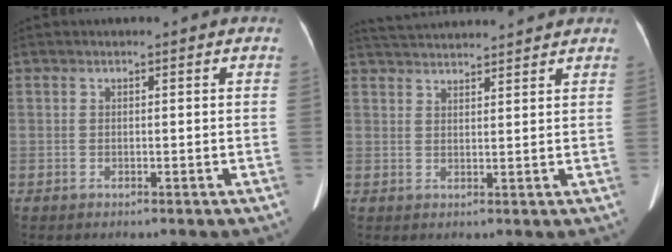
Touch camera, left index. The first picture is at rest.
{"total": 9.0, "force": [8.6, 0.1, 2.7], "torque": [-0.053, 0.030, 0.130]}